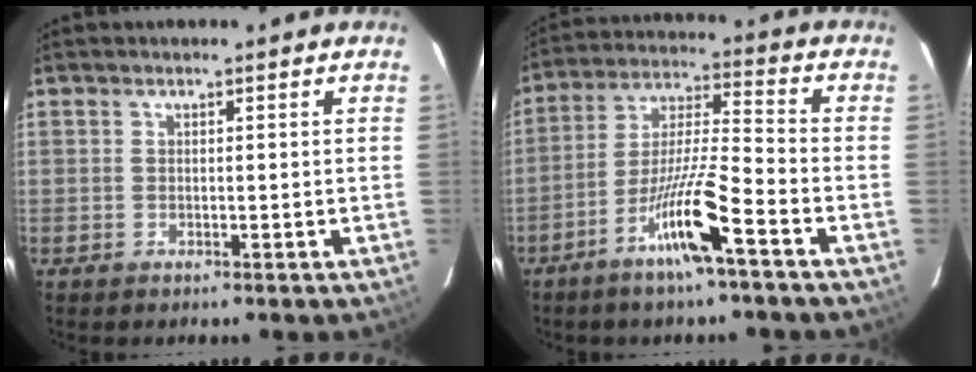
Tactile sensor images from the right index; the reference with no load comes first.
{"total": 11.7, "force": [-6.4, -0.1, 9.8], "torque": [-0.187, -0.008, -0.123]}